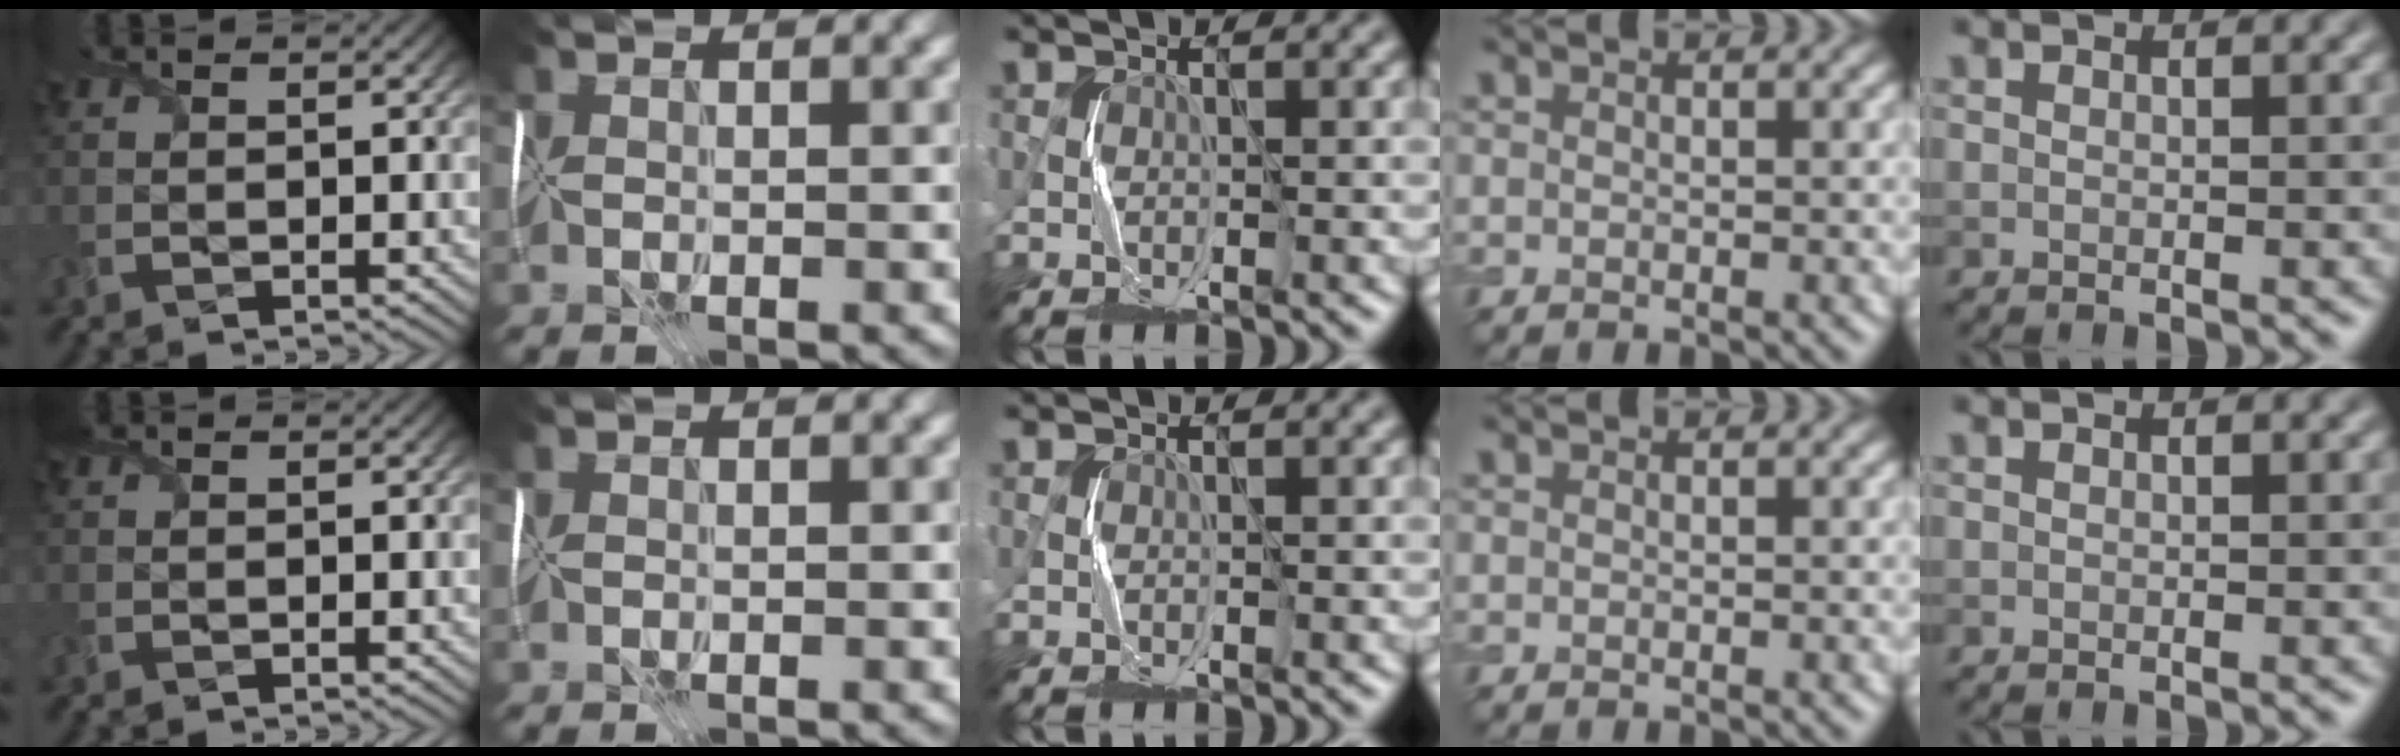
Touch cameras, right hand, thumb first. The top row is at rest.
{}